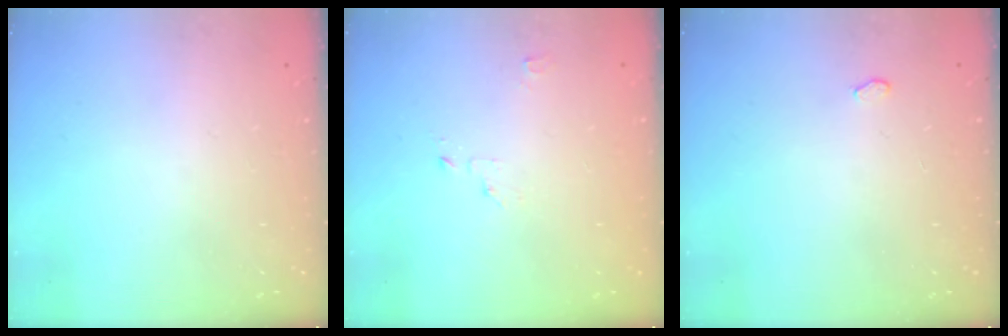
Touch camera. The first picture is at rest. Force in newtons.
{"total": 2.1, "press": 2.1, "slide": 0.2}
{"total": 5.9, "press": 2.8, "slide": 5.2}